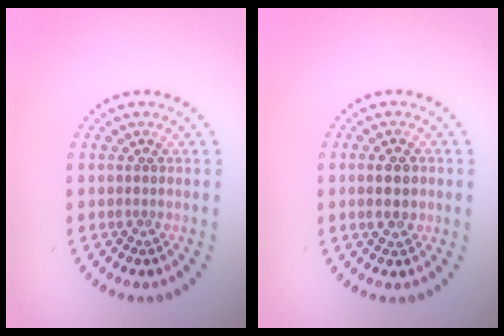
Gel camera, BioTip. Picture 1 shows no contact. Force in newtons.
{"total": 2.9, "press": 2.9, "slide": 0.2}